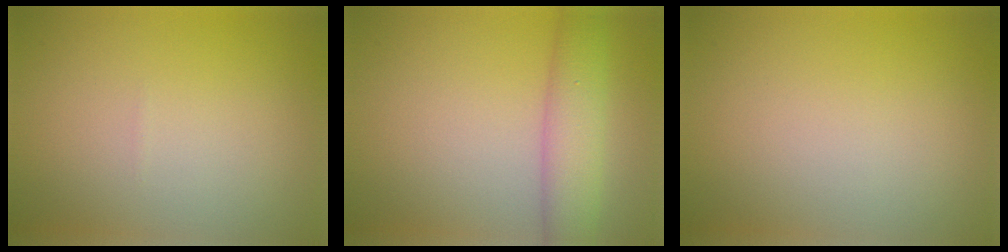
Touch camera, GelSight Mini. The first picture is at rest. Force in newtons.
{"total": 4.6, "press": 4.6, "slide": 0.1}
{"total": 0.0}